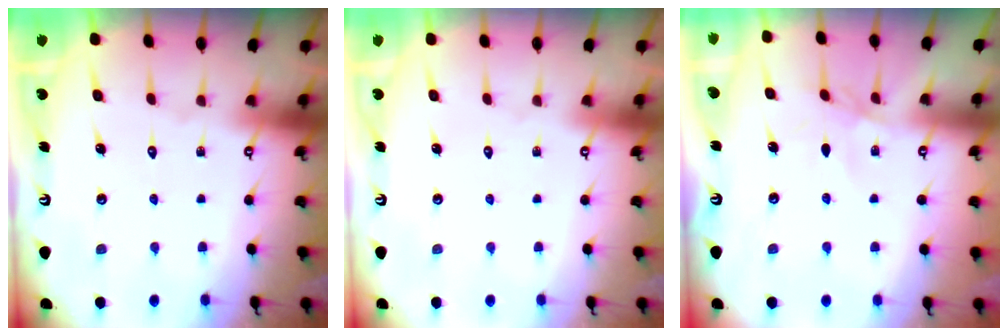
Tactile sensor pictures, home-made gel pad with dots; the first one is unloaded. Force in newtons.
{"total": 0.0}
{"total": 2.3, "press": 2.3, "slide": 0.5}